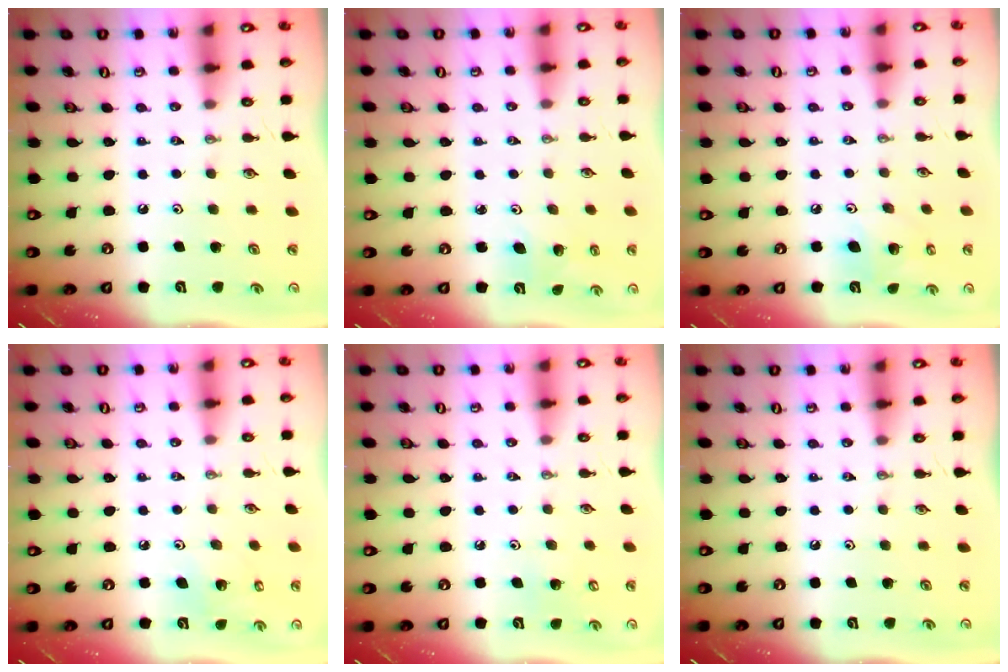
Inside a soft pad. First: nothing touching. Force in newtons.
{"total": 4.3, "press": 3.9, "slide": 2.0}
{"total": 8.6, "press": 8.4, "slide": 1.7}
{"total": 5.3, "press": 4.8, "slide": 2.3}
{"total": 4.5, "press": 4.5, "slide": 0.4}
{"total": 0.0}